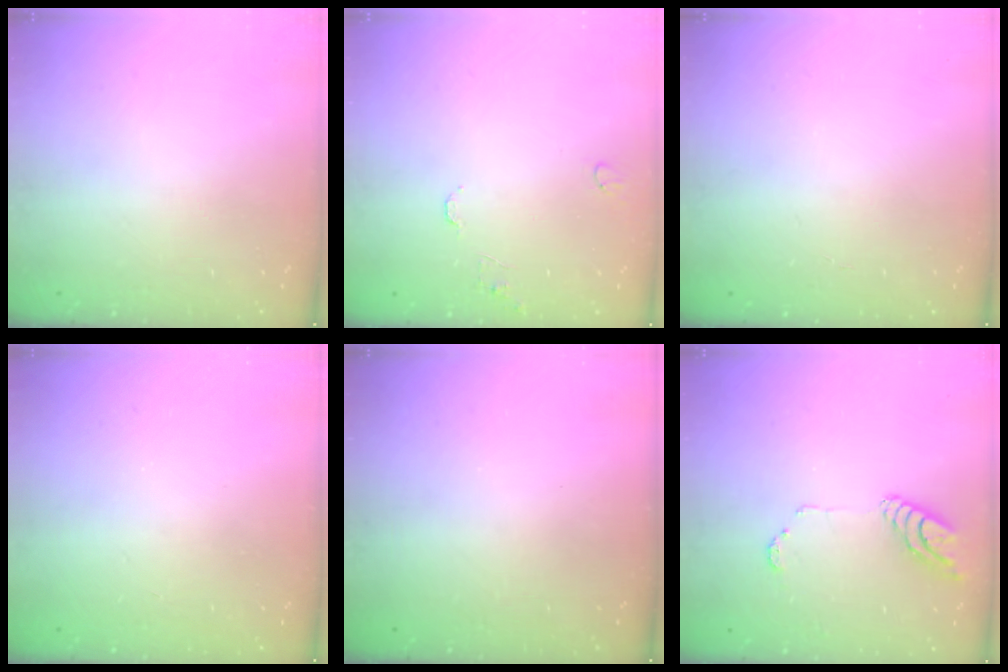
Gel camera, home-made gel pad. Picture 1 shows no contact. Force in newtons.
{"total": 6.7, "press": 6.6, "slide": 0.6}
{"total": 1.9, "press": 1.9, "slide": 0.2}
{"total": 0.0}
{"total": 0.0}
{"total": 9.8, "press": 9.7, "slide": 0.9}